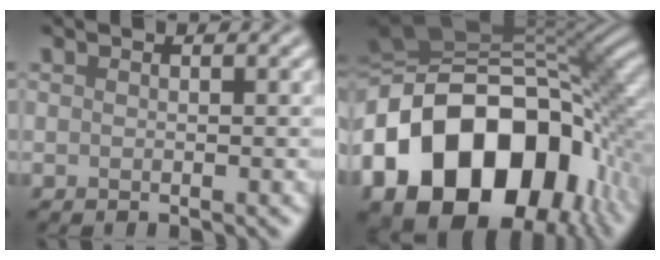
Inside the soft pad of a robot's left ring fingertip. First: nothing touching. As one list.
[{"total": 19.8, "force": [-5.3, 13.7, 13.3], "torque": [-0.271, -0.008, -0.094]}]